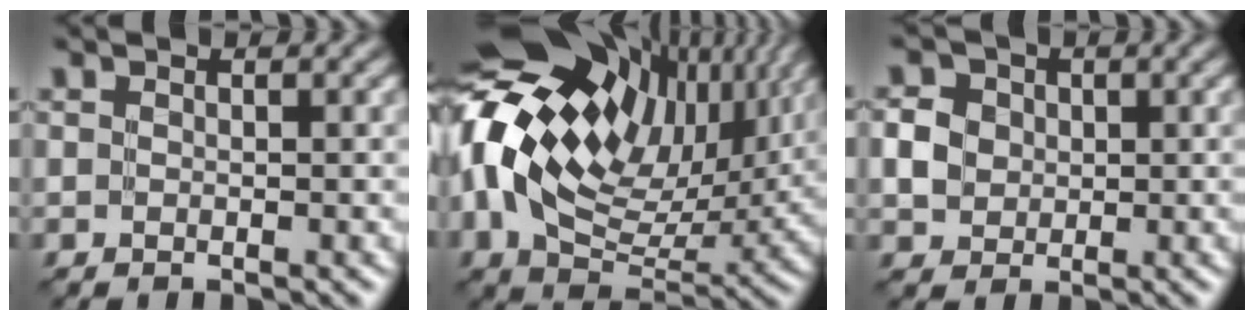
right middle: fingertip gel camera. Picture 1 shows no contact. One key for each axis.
{"total": 17.6, "fx": 5.9, "fy": 10.8, "fz": 12.6, "tx": -0.256, "ty": 0.025, "tz": 0.104}
{"total": 2.8, "fx": 0.0, "fy": 2.5, "fz": 1.1, "tx": -0.019, "ty": 0.002, "tz": 0.000}